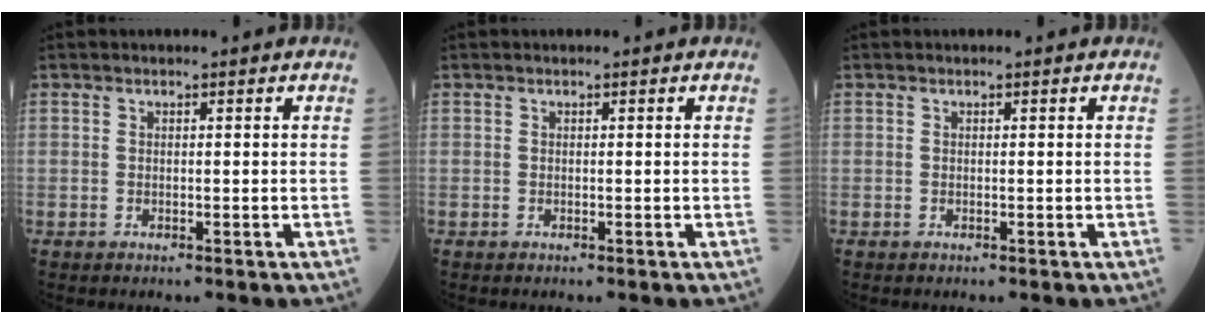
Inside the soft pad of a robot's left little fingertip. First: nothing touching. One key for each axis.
{"total": 0.0}
{"total": 0.0}